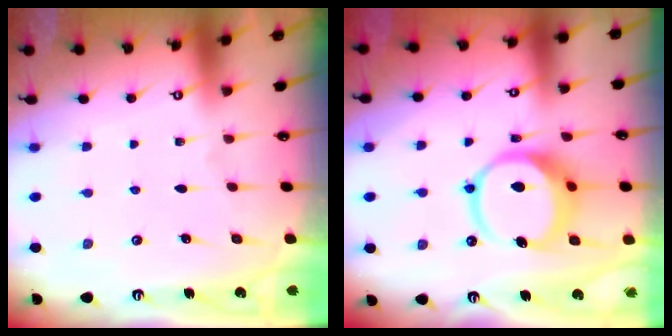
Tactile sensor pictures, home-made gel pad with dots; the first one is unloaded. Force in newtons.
{"total": 13.0, "press": 12.9, "slide": 1.9}